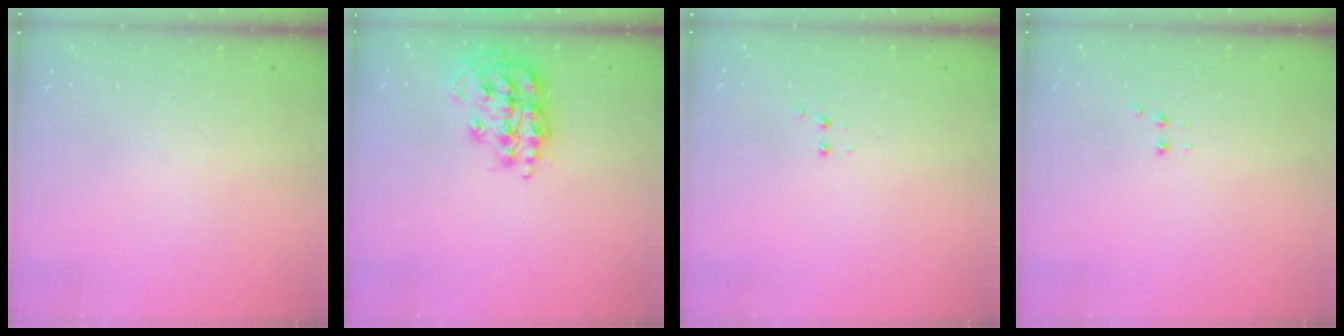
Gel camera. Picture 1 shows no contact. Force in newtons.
{"total": 17.0, "press": 16.9, "slide": 1.4}
{"total": 3.0, "press": 2.9, "slide": 0.7}
{"total": 2.5, "press": 2.4, "slide": 0.8}